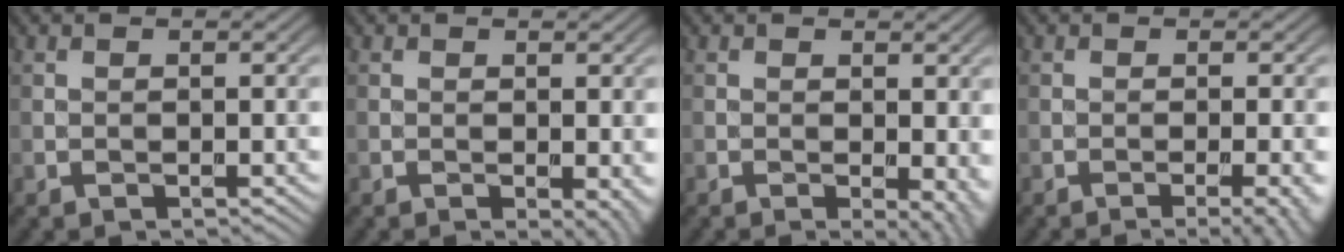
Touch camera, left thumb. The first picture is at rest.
{"total": 2.2, "force": [-0.4, 0.8, 2.0], "torque": [-0.022, -0.008, -0.004]}
{"total": 3.7, "force": [-0.3, 1.4, 3.4], "torque": [-0.038, -0.005, -0.003]}
{"total": 3.9, "force": [-1.6, 0.8, 3.5], "torque": [-0.039, 0.003, -0.024]}